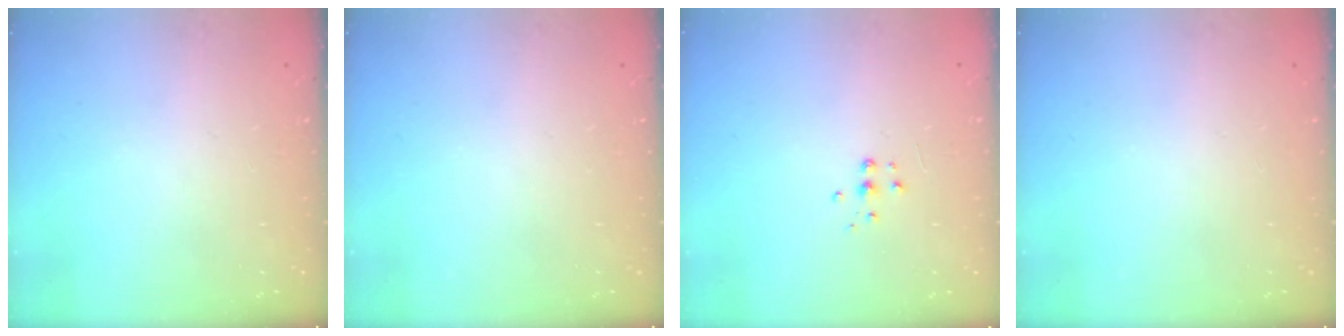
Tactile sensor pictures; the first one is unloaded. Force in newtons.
{"total": 0.0}
{"total": 4.8, "press": 4.7, "slide": 0.4}
{"total": 0.0}